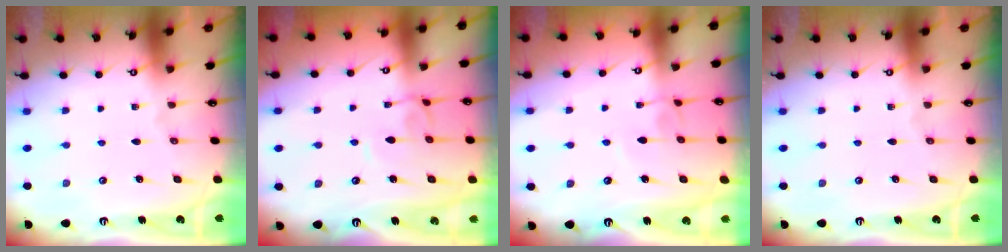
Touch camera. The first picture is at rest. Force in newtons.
{"total": 3.5, "press": 3.5, "slide": 0.1}
{"total": 3.6, "press": 3.6, "slide": 0.1}
{"total": 0.0}